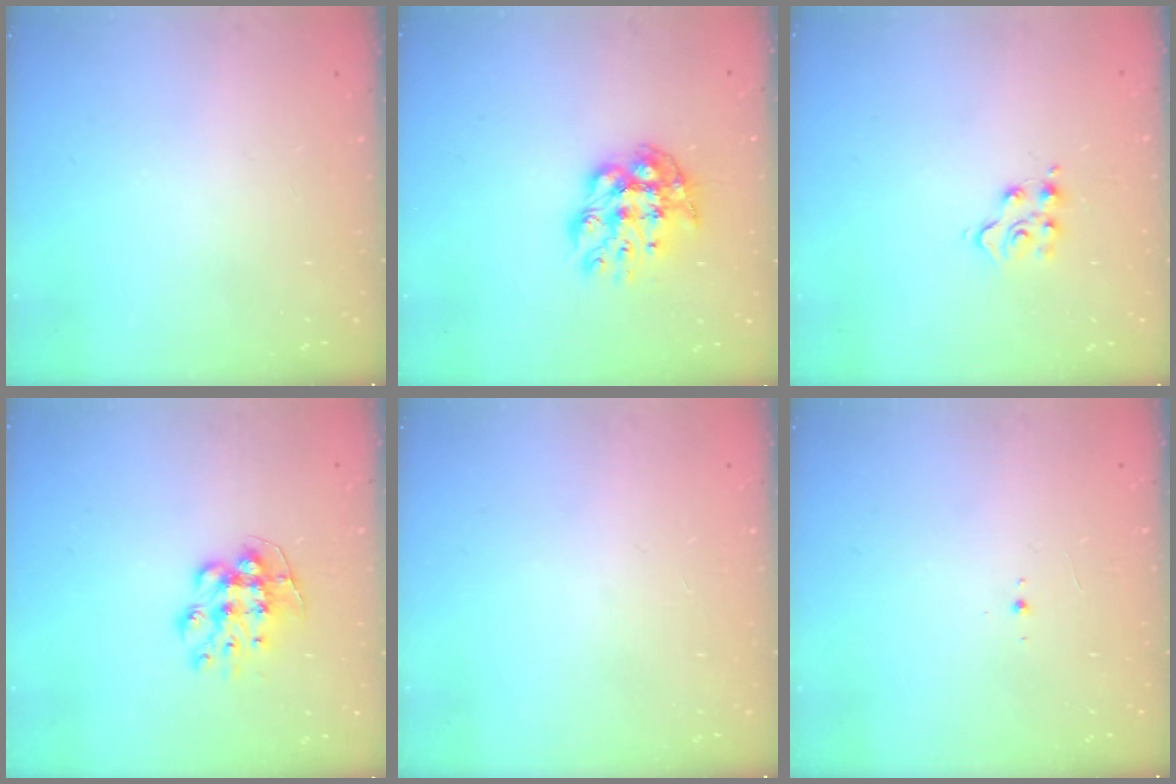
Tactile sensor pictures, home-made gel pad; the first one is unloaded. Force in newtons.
{"total": 10.6, "press": 10.6, "slide": 0.6}
{"total": 5.8, "press": 5.8, "slide": 0.2}
{"total": 9.3, "press": 9.3, "slide": 0.3}
{"total": 0.7, "press": 0.7, "slide": 0.2}
{"total": 2.7, "press": 2.5, "slide": 0.8}